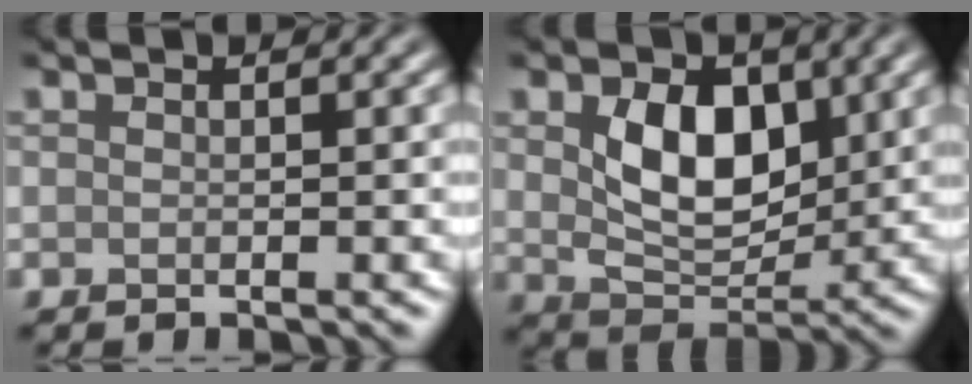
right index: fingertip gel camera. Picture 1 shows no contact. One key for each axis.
{"total": 6.3, "fx": 1.7, "fy": 4.0, "fz": 4.6, "tx": -0.084, "ty": -0.007, "tz": 0.031}